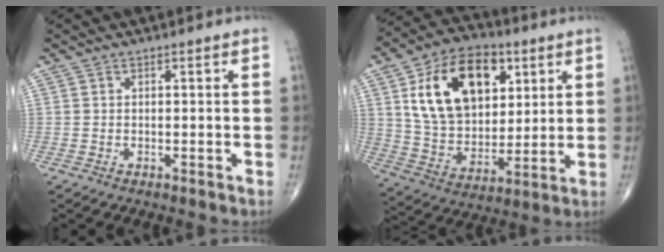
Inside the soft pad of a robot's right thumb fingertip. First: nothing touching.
{"total": 21.2, "force": [7.4, 13.6, 14.5], "torque": [-0.212, -0.019, 0.131]}